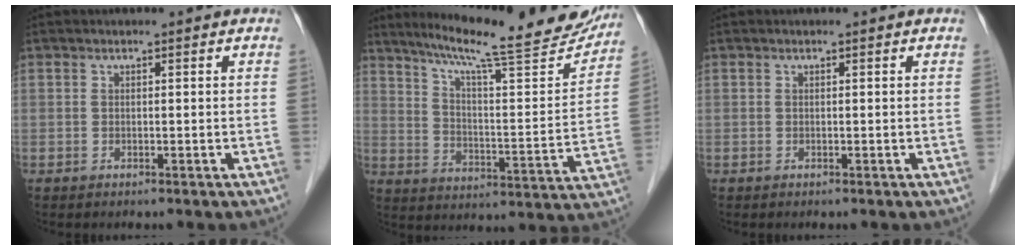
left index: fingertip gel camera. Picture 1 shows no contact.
{"total": 23.1, "force": [20.3, 2.2, 10.9], "torque": [-0.167, -0.034, 0.276]}
{"total": 0.0}